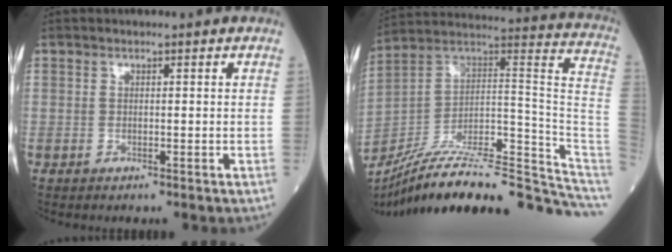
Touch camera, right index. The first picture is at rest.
{"total": 29.8, "force": [-25.2, 3.6, 15.4], "torque": [-0.148, 0.027, -0.373]}